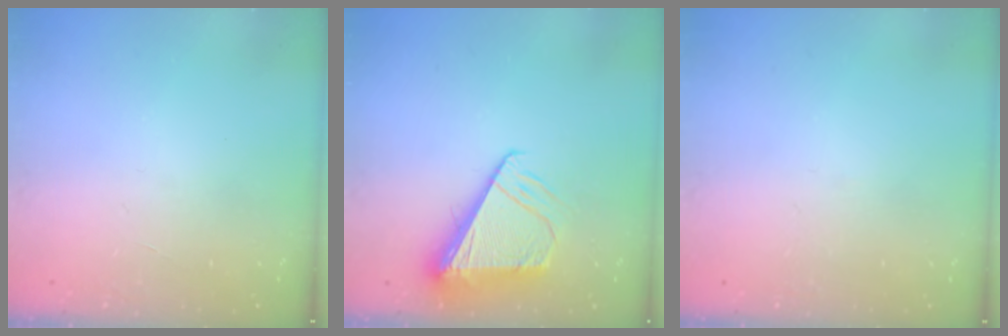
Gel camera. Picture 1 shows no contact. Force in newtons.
{"total": 8.1, "press": 8.0, "slide": 0.9}
{"total": 2.7, "press": 2.6, "slide": 0.5}